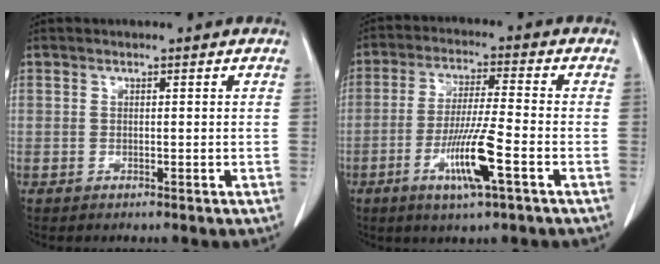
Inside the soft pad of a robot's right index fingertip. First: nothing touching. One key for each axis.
{"total": 9.8, "fx": -3.9, "fy": 0.0, "fz": 9.0, "tx": -0.172, "ty": -0.015, "tz": -0.073}